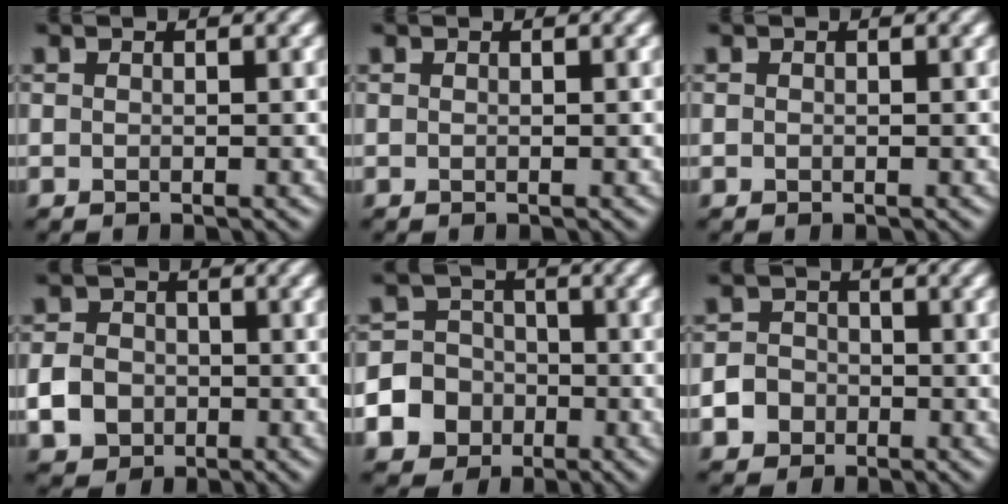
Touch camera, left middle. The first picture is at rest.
{"total": 0.0}
{"total": 0.0}
{"total": 4.0, "force": [-1.5, 3.3, 1.7], "torque": [-0.038, 0.001, -0.034]}
{"total": 8.7, "force": [-3.9, 7.6, 1.3], "torque": [-0.035, -0.019, -0.089]}
{"total": 4.2, "force": [-2.4, 3.4, 0.7], "torque": [0.008, -0.005, -0.058]}